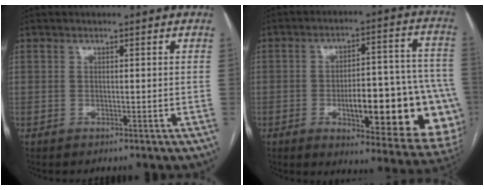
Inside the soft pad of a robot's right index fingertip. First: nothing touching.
{"total": 23.7, "force": [-6.4, 6.5, 21.8], "torque": [-0.200, 0.023, -0.064]}